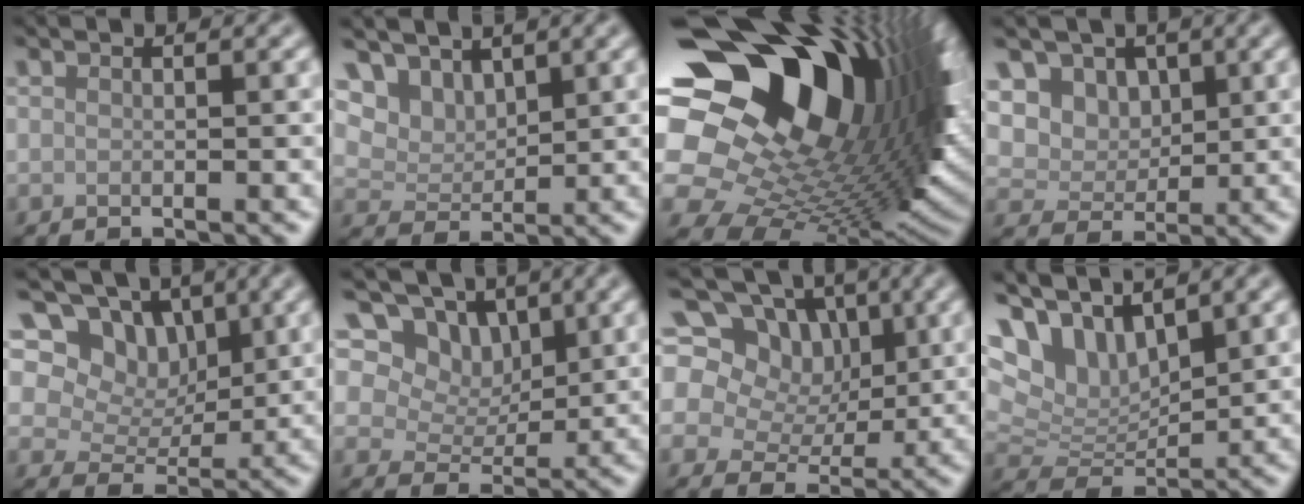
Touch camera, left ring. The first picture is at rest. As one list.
[{"total": 5.0, "force": [3.4, 2.8, 2.2], "torque": [-0.058, -0.010, 0.068]}, {"total": 20.9, "force": [6.0, 13.2, 15.1], "torque": [-0.271, -0.017, 0.133]}, {"total": 6.9, "force": [3.0, 5.2, 3.3], "torque": [-0.066, 0.006, 0.042]}, {"total": 7.6, "force": [4.1, 5.3, 3.6], "torque": [-0.060, -0.004, 0.060]}, {"total": 8.5, "force": [4.9, 5.7, 4.0], "torque": [-0.073, -0.005, 0.084]}, {"total": 15.4, "force": [8.5, 10.2, 7.8], "torque": [-0.169, 0.057, 0.127]}, {"total": 8.1, "force": [5.6, 3.8, 4.5], "torque": [-0.097, 0.011, 0.098]}]